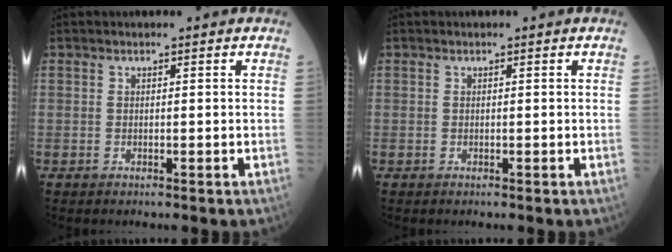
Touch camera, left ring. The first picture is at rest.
{"total": 0.0}